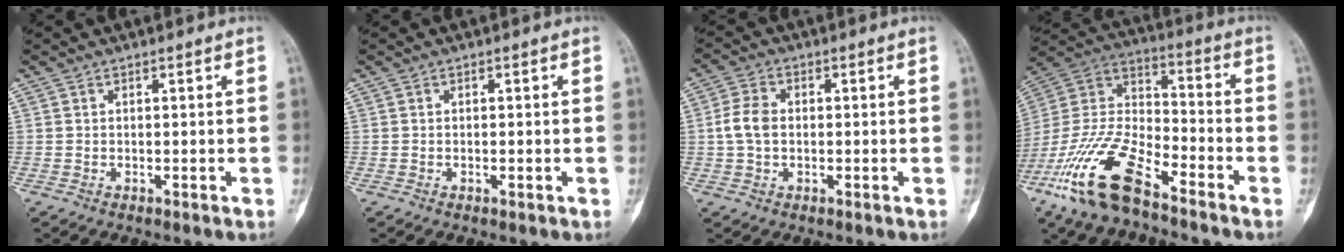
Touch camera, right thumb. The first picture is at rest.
{"total": 0.7, "force": [-0.2, 0.2, 0.6], "torque": [-0.011, -0.001, -0.002]}
{"total": 5.1, "force": [0.0, 3.6, 3.6], "torque": [-0.077, 0.011, -0.006]}
{"total": 19.3, "force": [-12.2, 7.1, 13.2], "torque": [-0.273, 0.053, -0.233]}